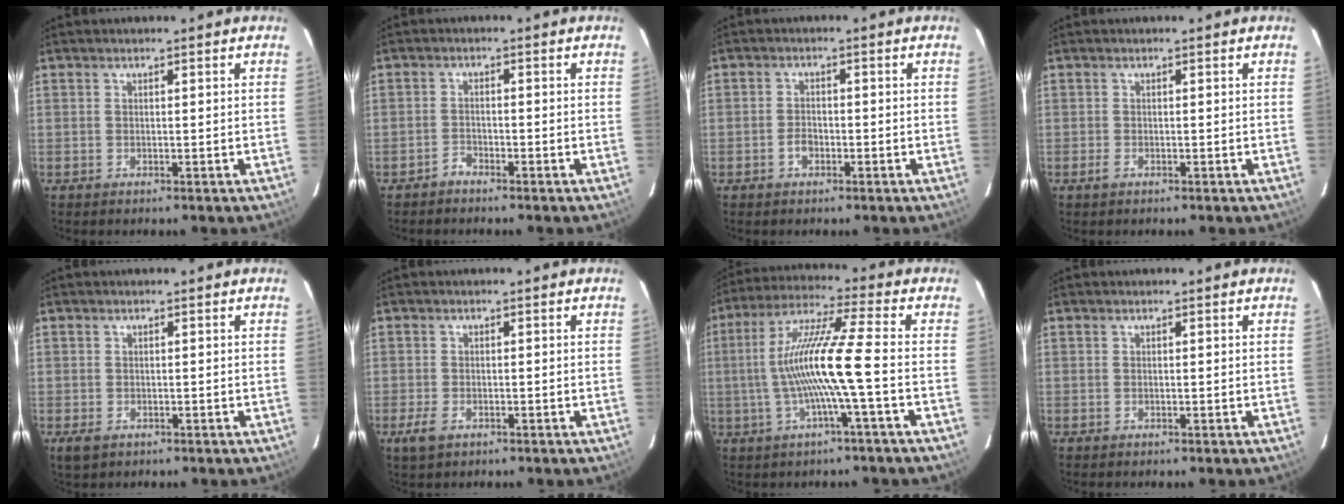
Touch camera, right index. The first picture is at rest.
{"total": 1.6, "force": [-1.6, 0.5, 0.1], "torque": [-0.002, 0.004, -0.031]}
{"total": 2.4, "force": [-1.2, 1.6, 1.3], "torque": [-0.027, 0.005, -0.023]}
{"total": 1.1, "force": [-0.6, 0.5, 0.7], "torque": [-0.014, -0.001, -0.013]}
{"total": 2.6, "force": [-1.1, 2.0, 1.2], "torque": [-0.023, -0.004, -0.016]}
{"total": 3.3, "force": [-1.7, 2.0, 2.0], "torque": [-0.044, -0.006, -0.030]}
{"total": 12.8, "force": [-2.2, -1.1, 12.5], "torque": [-0.240, 0.005, -0.037]}
{"total": 0.0}